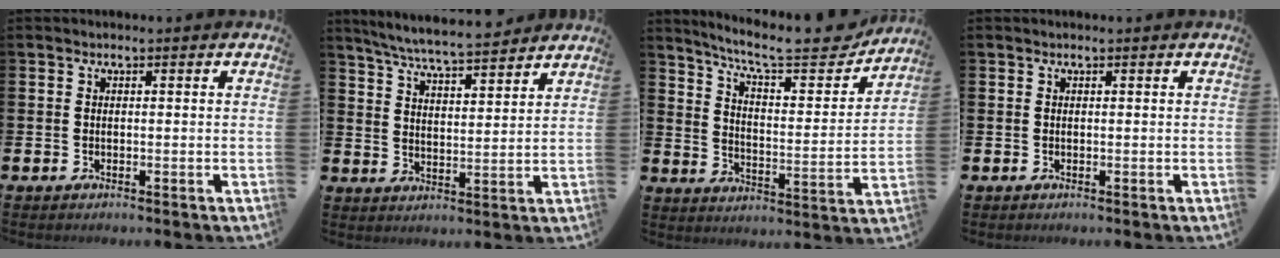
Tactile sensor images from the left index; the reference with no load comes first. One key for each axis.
{"total": 6.5, "fx": 6.2, "fy": 0.1, "fz": 1.9, "tx": -0.062, "ty": -0.037, "tz": 0.110}
{"total": 9.7, "fx": 8.6, "fy": 1.5, "fz": 4.2, "tx": -0.104, "ty": -0.053, "tz": 0.145}
{"total": 0.0}